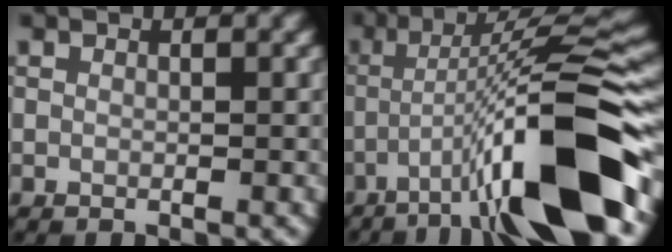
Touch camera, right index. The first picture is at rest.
{"total": 13.6, "force": [-6.0, 2.3, 12.0], "torque": [-0.185, 0.017, -0.096]}